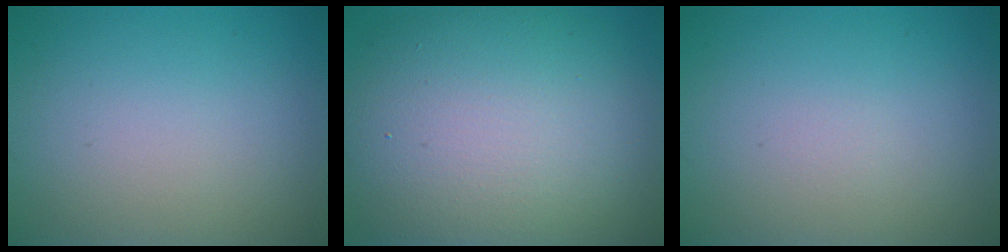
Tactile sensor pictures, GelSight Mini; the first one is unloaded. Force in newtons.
{"total": 13.9, "press": 13.9, "slide": 1.0}
{"total": 0.0}